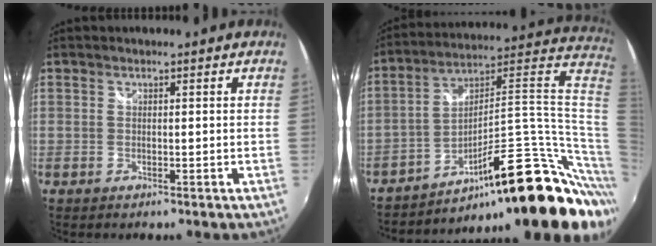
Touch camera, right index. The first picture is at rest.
{"total": 26.6, "force": [-9.1, 8.5, 23.5], "torque": [-0.316, 0.032, -0.125]}